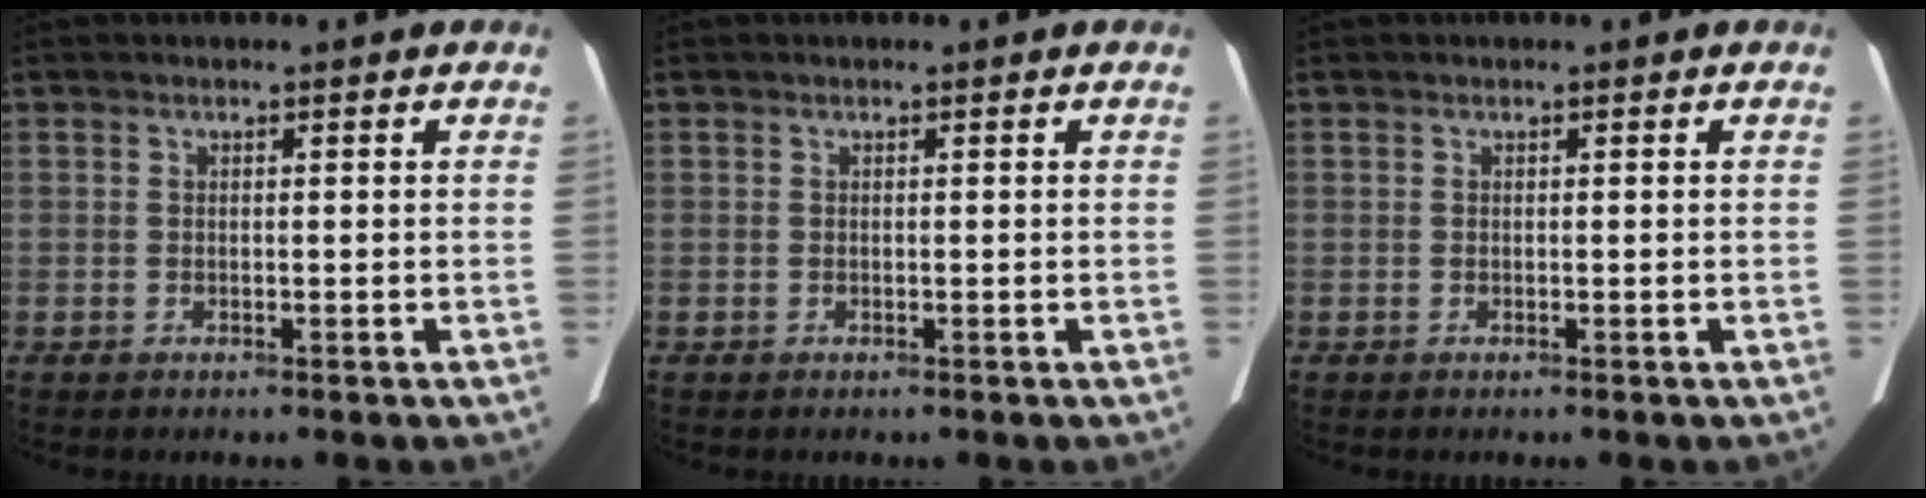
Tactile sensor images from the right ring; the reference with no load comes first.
{"total": 0.0}
{"total": 0.0}